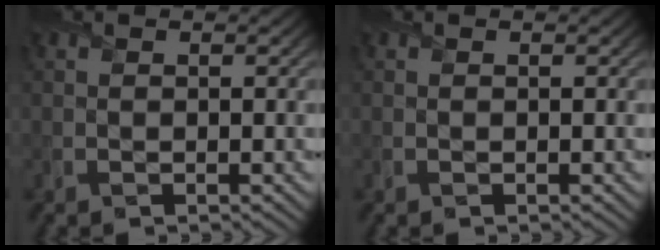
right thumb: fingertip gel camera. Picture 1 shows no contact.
{"total": 0.0}